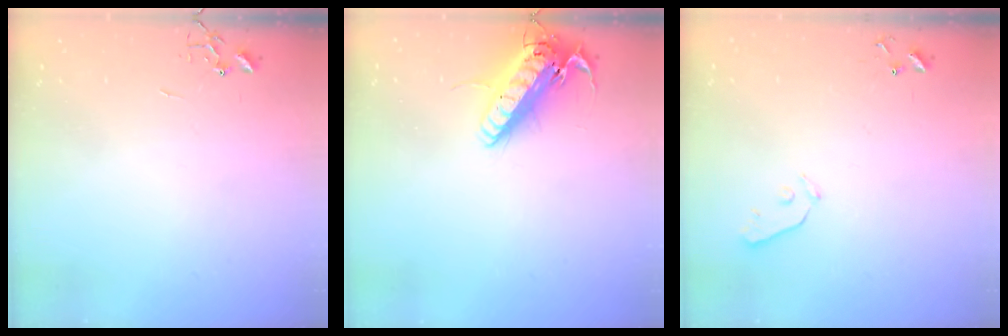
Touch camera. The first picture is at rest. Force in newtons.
{"total": 17.8, "press": 17.5, "slide": 3.3}
{"total": 4.0, "press": 4.0, "slide": 0.5}